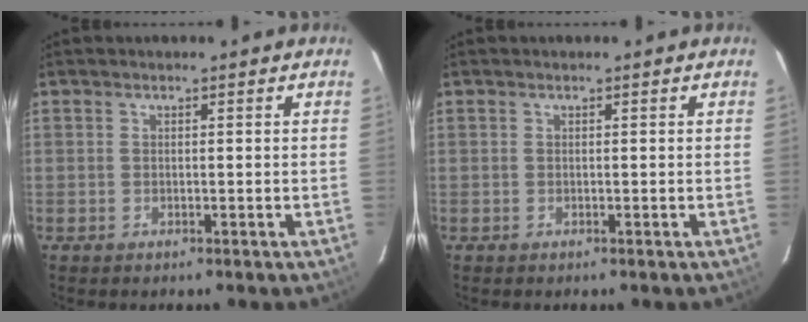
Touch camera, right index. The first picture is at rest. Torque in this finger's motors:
{"motor_torque": [0.00, 0.00, 0.00, 0.00]}